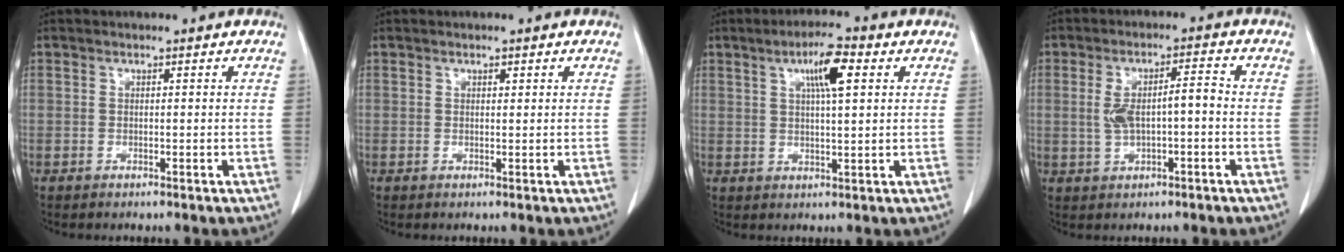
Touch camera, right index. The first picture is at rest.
{"total": 0.7, "force": [0.4, 0.3, 0.5], "torque": [-0.009, -0.002, 0.006]}
{"total": 6.6, "force": [2.6, 0.9, 6.0], "torque": [-0.105, 0.007, 0.043]}
{"total": 6.1, "force": [-0.1, 1.8, 5.8], "torque": [-0.113, 0.022, 0.005]}